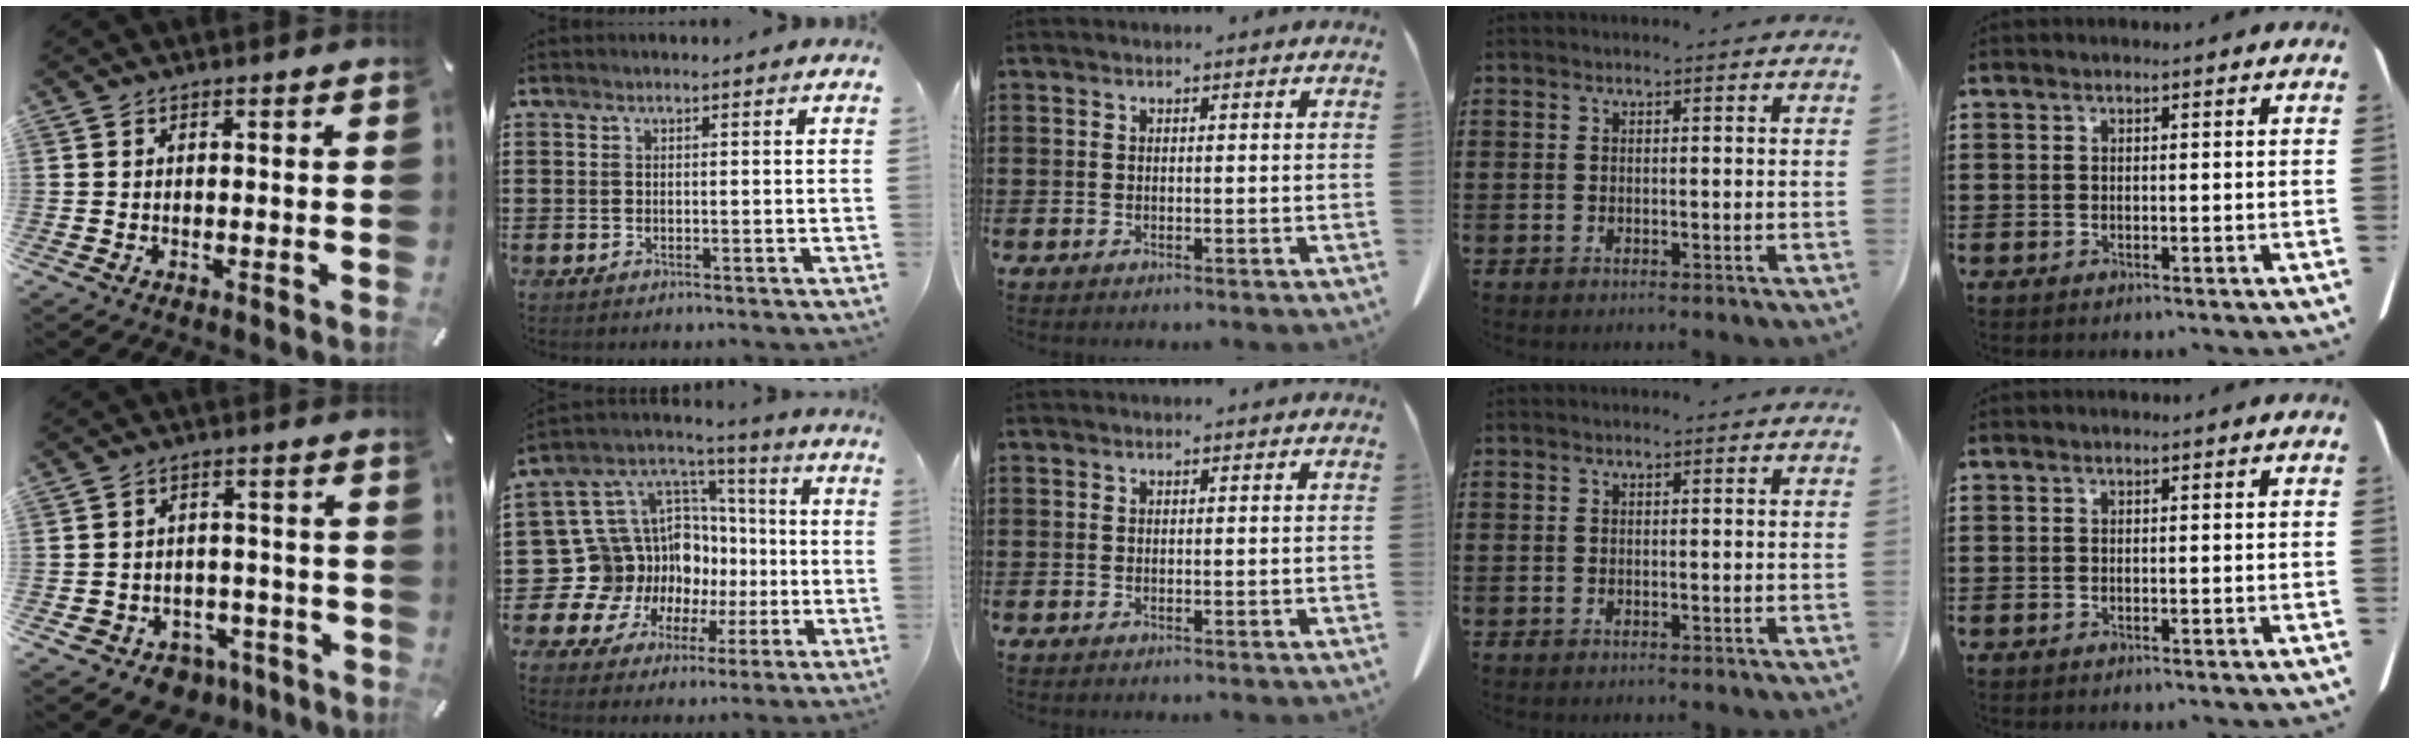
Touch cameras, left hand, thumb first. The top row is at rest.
{"thumb": {"total": 5.8, "force": [-3.3, 4.6, 1.1], "torque": [-0.024, 0.024, -0.060]}, "index": {"total": 16.3, "force": [-3.5, 15.0, 5.2], "torque": [-0.155, -0.028, -0.021]}}